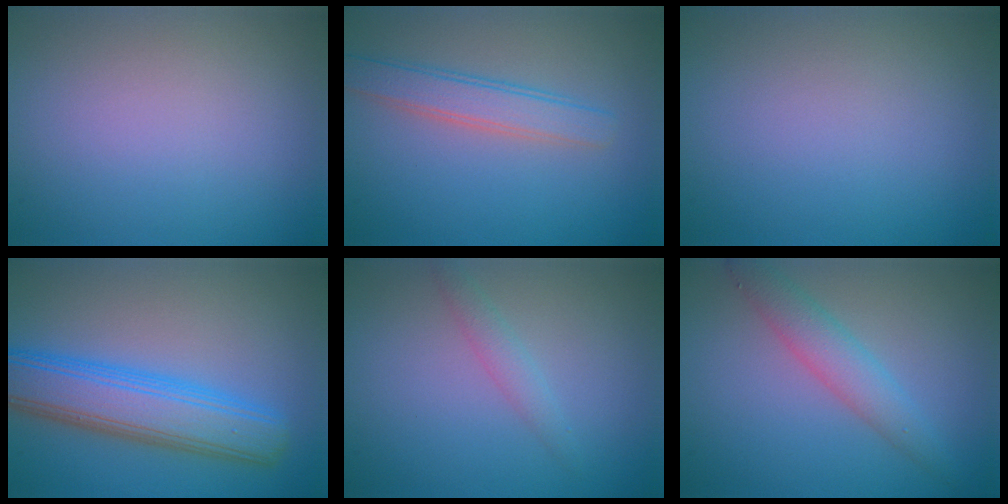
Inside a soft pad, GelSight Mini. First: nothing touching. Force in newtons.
{"total": 3.1, "press": 3.1, "slide": 0.0}
{"total": 0.0}
{"total": 7.5, "press": 7.5, "slide": 0.2}
{"total": 1.4, "press": 1.4, "slide": 0.1}
{"total": 3.1, "press": 3.1, "slide": 0.1}